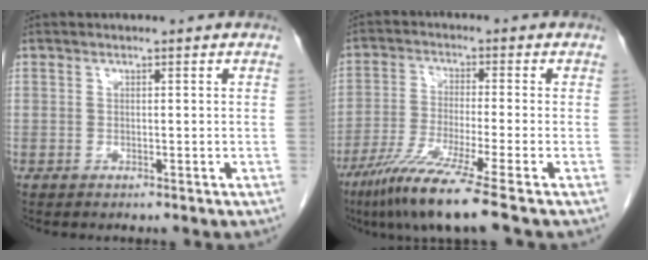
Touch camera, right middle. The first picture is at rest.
{"total": 10.0, "force": [-6.8, -1.4, 7.2], "torque": [-0.140, -0.040, -0.127]}